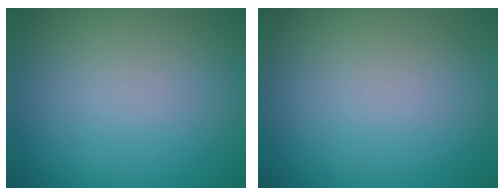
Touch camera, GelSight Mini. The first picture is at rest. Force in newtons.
{"total": 0.0}